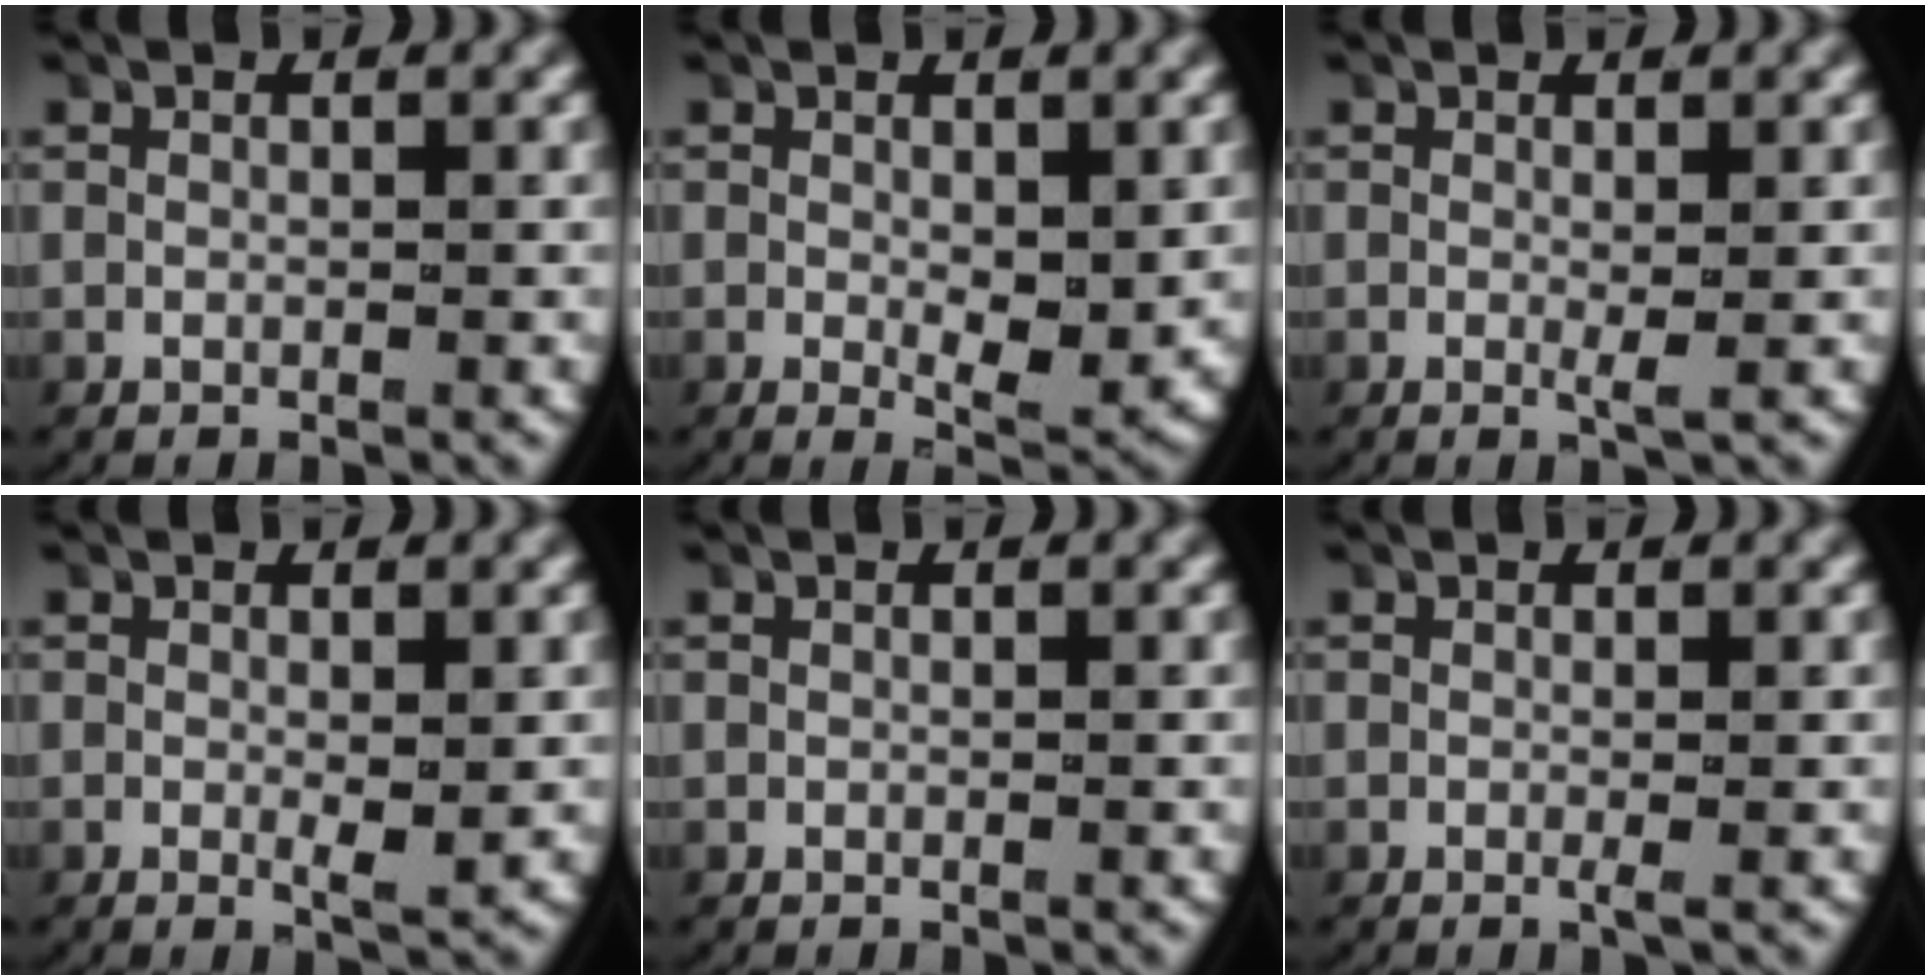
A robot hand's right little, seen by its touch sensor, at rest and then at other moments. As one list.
[{"total": 3.0, "force": [0.0, 1.4, 2.7], "torque": [-0.048, -0.024, 0.009]}, {"total": 0.9, "force": [0.1, 0.0, 0.9], "torque": [-0.019, -0.008, 0.003]}, {"total": 1.4, "force": [0.0, 0.3, 1.4], "torque": [-0.027, -0.011, 0.002]}, {"total": 0.0}, {"total": 0.6, "force": [-0.2, 0.0, 0.6], "torque": [-0.012, -0.002, -0.005]}]